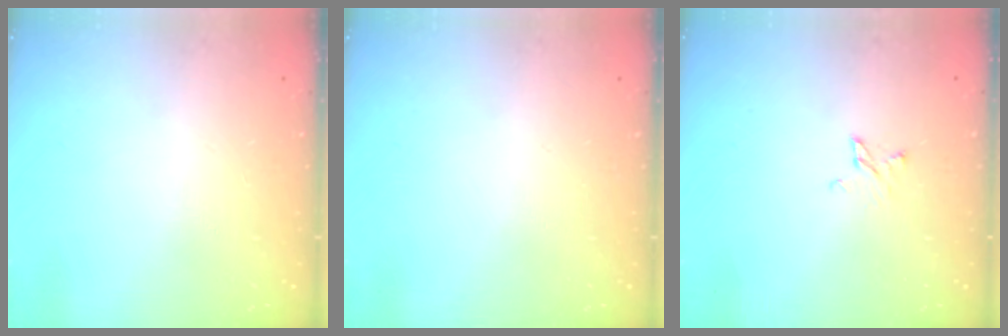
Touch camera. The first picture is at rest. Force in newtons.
{"total": 0.0}
{"total": 3.5, "press": 3.5, "slide": 0.3}